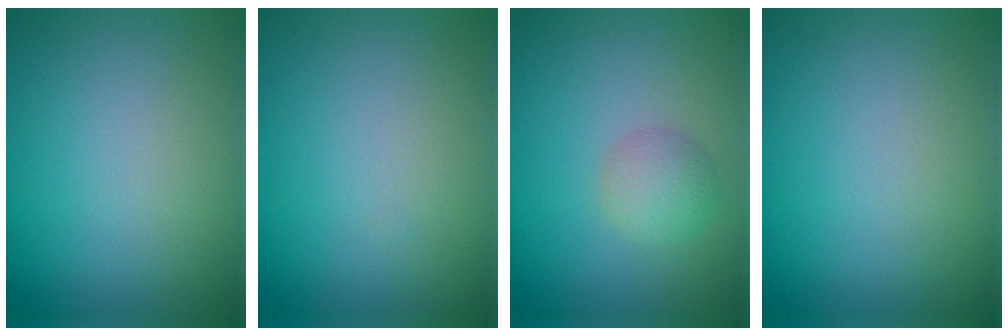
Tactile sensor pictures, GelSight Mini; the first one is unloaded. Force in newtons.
{"total": 0.0}
{"total": 2.2, "press": 2.2, "slide": 0.0}
{"total": 0.0}